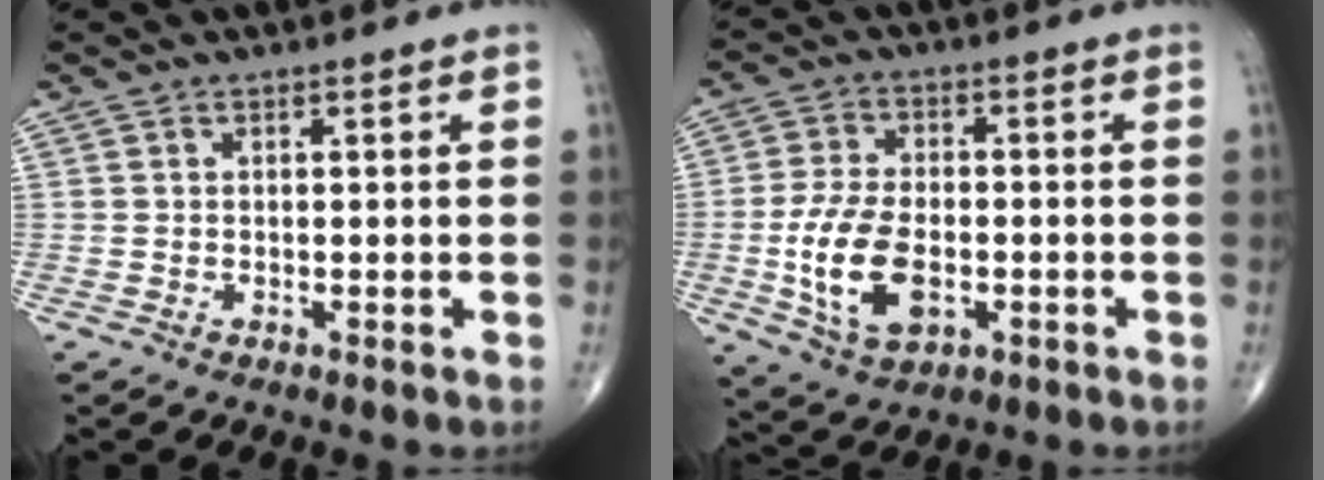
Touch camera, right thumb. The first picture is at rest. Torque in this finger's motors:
{"motor_torque": [0.48, 0.31, 1.14, -0.05, 0.33]}